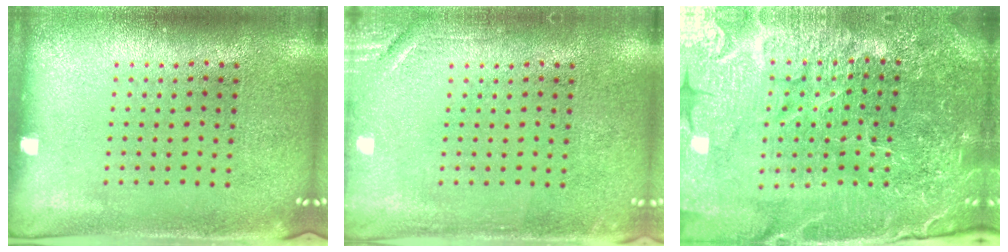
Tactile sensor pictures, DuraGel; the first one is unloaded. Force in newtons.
{"total": 1.7, "press": 1.7, "slide": 0.2}
{"total": 6.0, "press": 5.3, "slide": 2.6}